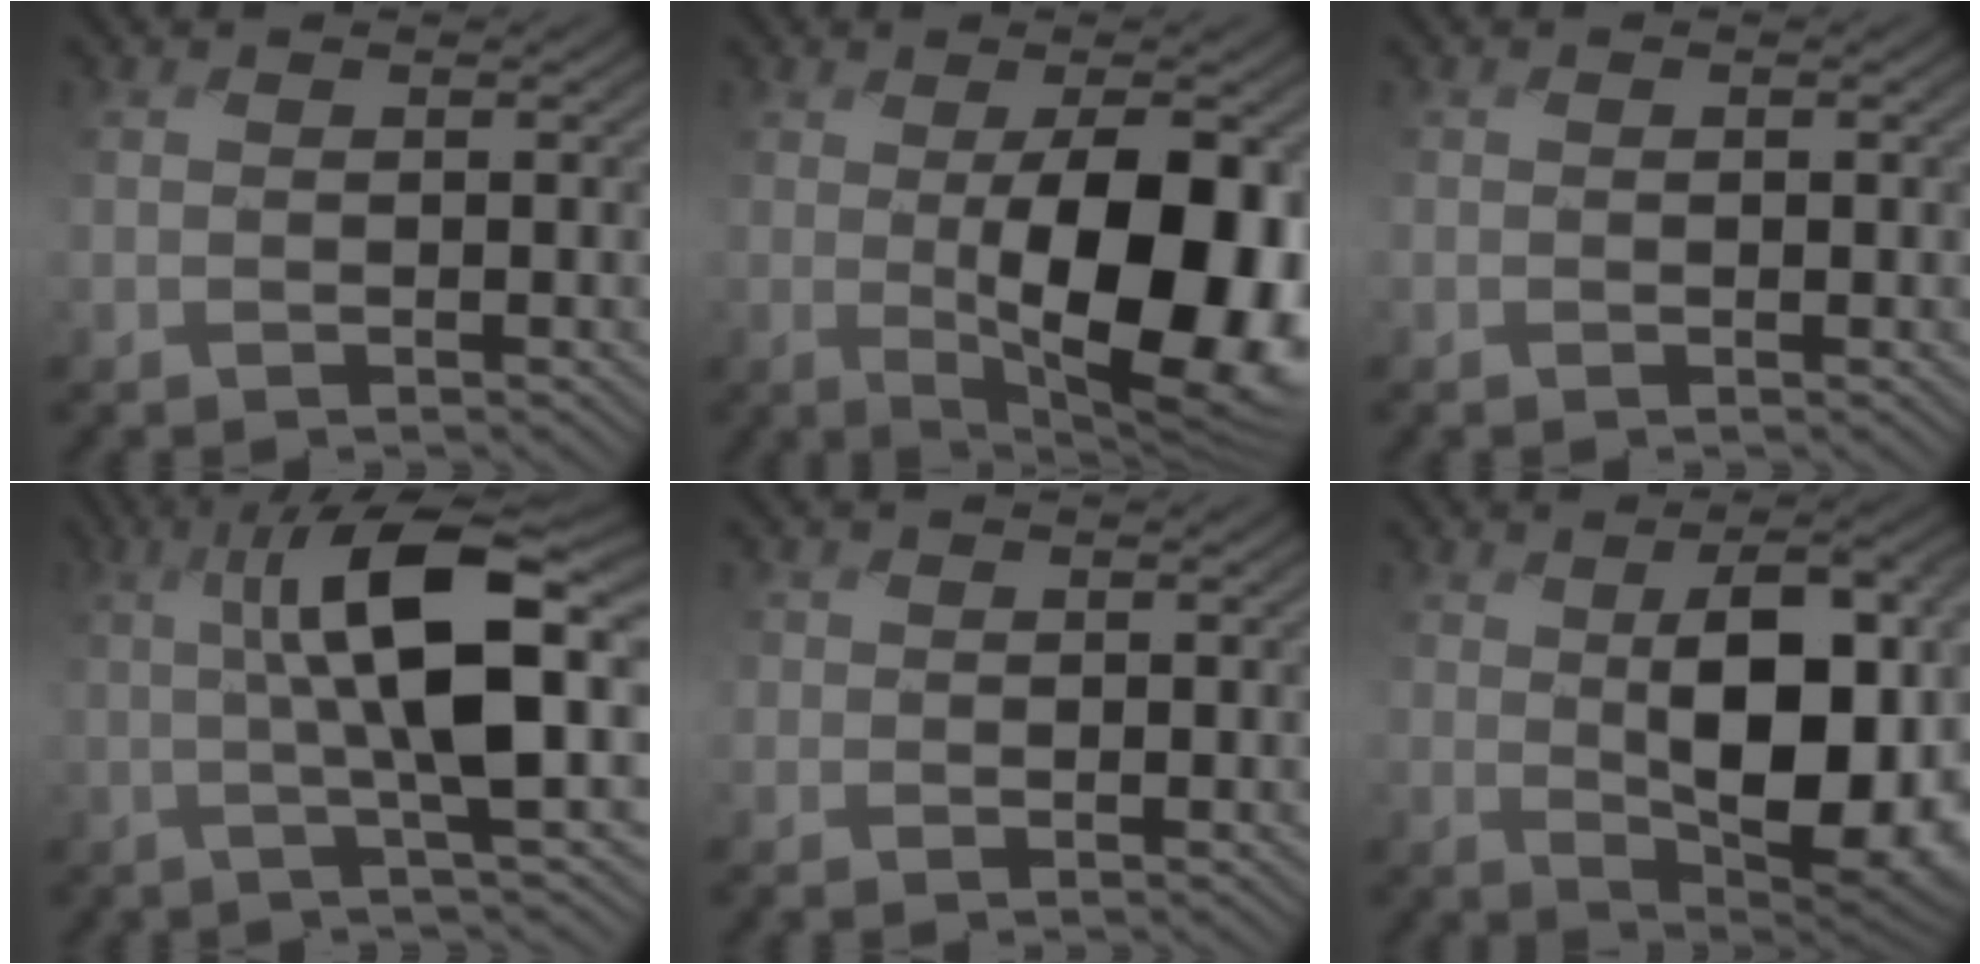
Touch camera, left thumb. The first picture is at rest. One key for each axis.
{"total": 13.2, "fx": -0.7, "fy": 5.3, "fz": 12.0, "tx": -0.167, "ty": -0.014, "tz": -0.003}
{"total": 0.0}
{"total": 10.2, "fx": 0.8, "fy": 1.5, "fz": 10.0, "tx": -0.158, "ty": 0.017, "tz": 0.005}
{"total": 0.7, "fx": 0.1, "fy": 0.6, "fz": -0.3, "tx": 0.005, "ty": -0.005, "tz": -0.004}
{"total": 13.4, "fx": 0.3, "fy": 6.5, "fz": 11.7, "tx": -0.166, "ty": -0.009, "tz": 0.012}